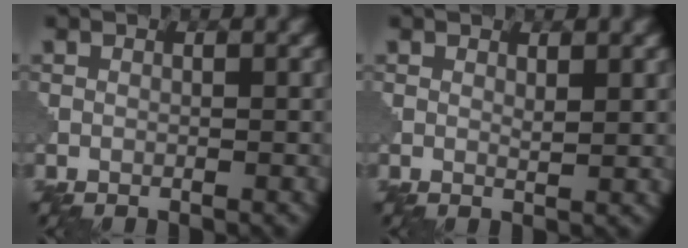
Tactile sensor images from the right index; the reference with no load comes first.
{"total": 0.8, "force": [0.7, 0.2, 0.4], "torque": [-0.009, -0.002, 0.014]}